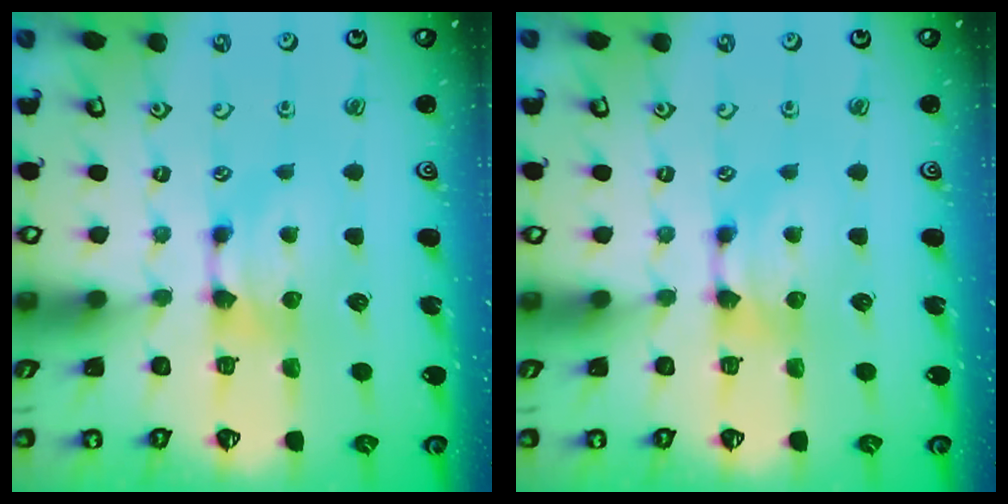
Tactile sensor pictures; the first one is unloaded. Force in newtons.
{"total": 0.0}